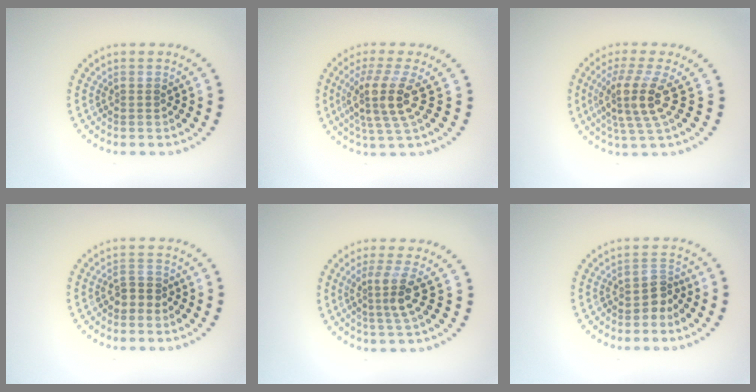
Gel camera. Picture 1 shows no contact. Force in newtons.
{"total": 4.1, "press": 3.1, "slide": 2.6}
{"total": 4.2, "press": 3.1, "slide": 2.7}
{"total": 1.9, "press": 1.8, "slide": 0.7}
{"total": 3.0, "press": 2.2, "slide": 2.1}
{"total": 2.0, "press": 1.6, "slide": 1.3}